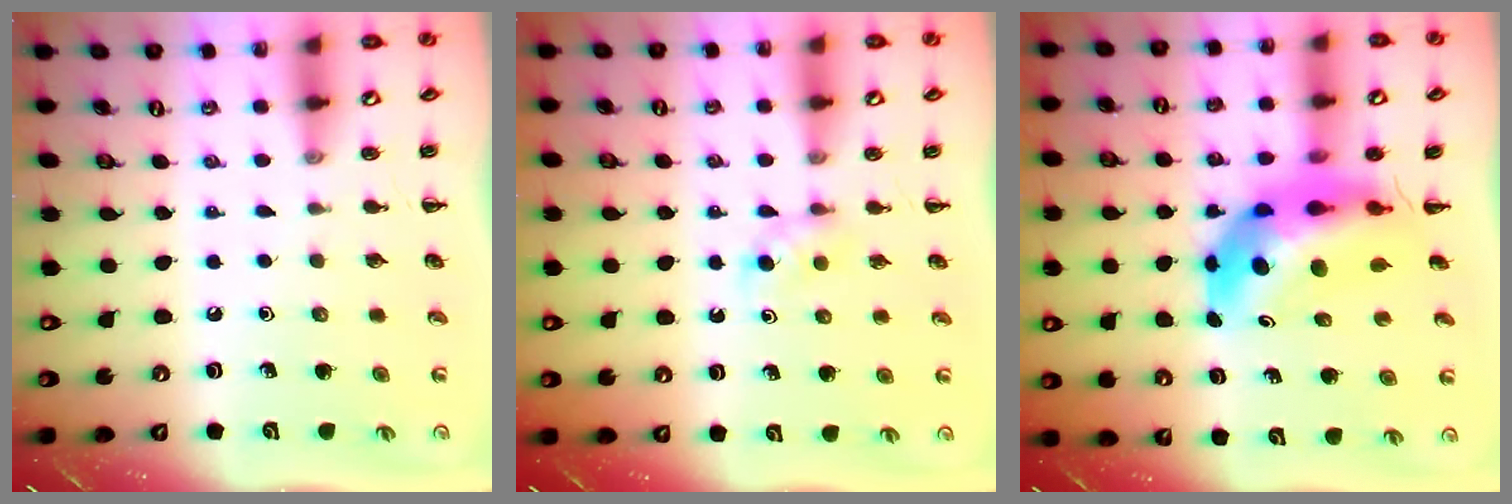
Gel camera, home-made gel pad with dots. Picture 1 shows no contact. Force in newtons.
{"total": 2.9, "press": 2.7, "slide": 1.1}
{"total": 10.8, "press": 10.3, "slide": 3.3}